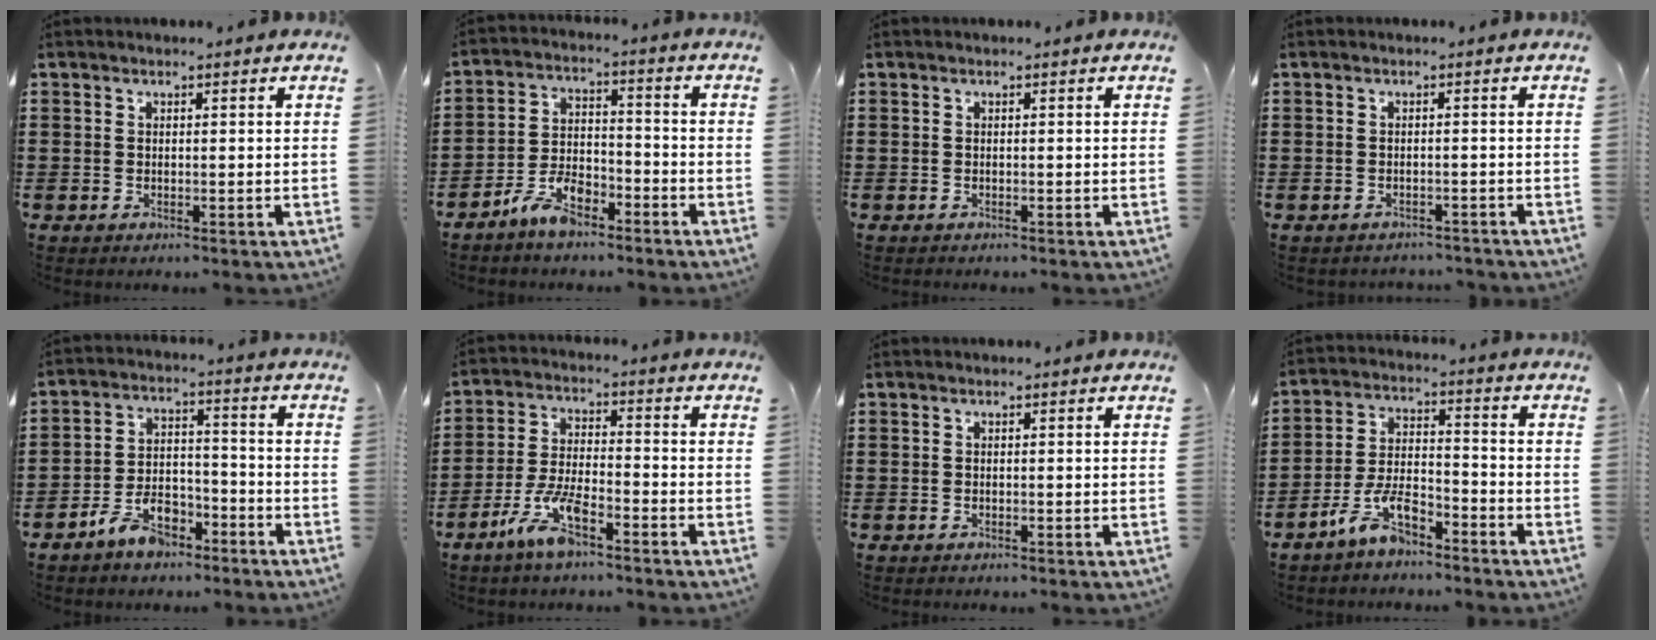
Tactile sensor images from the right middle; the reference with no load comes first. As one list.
[{"total": 6.6, "force": [-5.3, 2.6, 3.0], "torque": [-0.066, 0.013, -0.105]}, {"total": 0.0}, {"total": 1.2, "force": [-1.2, 0.2, 0.1], "torque": [-0.006, 0.000, -0.026]}, {"total": 6.8, "force": [-5.2, 3.1, 3.1], "torque": [-0.061, 0.021, -0.101]}, {"total": 7.6, "force": [-4.8, 2.1, 5.4], "torque": [-0.128, -0.003, -0.095]}, {"total": 0.0}, {"total": 7.4, "force": [-5.6, 2.4, 4.2], "torque": [-0.094, 0.007, -0.109]}]